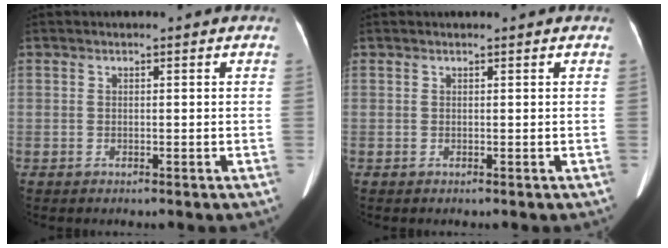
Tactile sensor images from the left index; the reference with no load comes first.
{"total": 0.0}